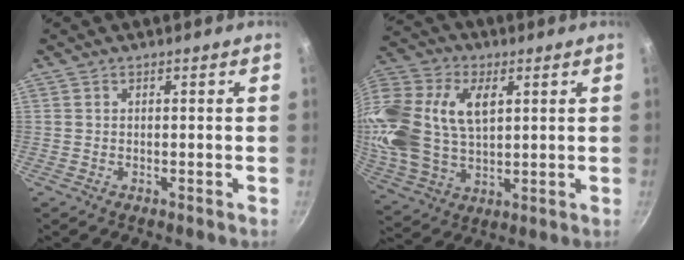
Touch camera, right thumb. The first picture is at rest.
{"total": 23.6, "force": [6.1, 15.3, 16.9], "torque": [-0.377, 0.015, 0.113]}